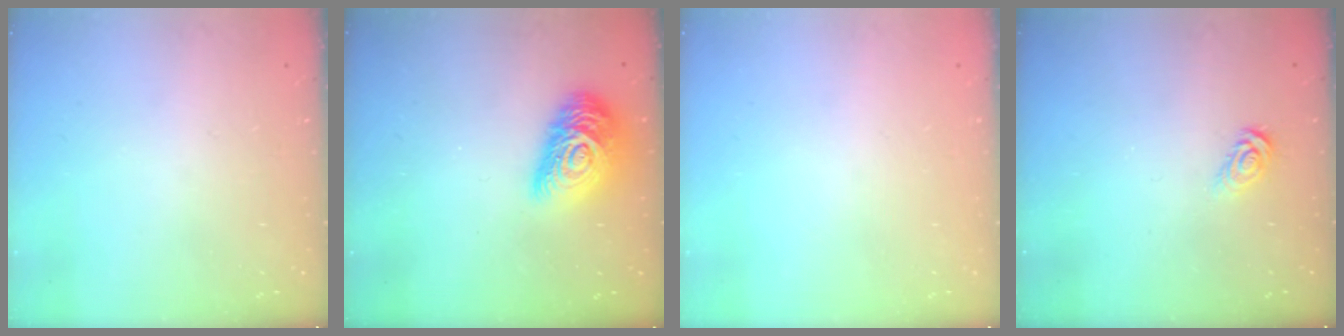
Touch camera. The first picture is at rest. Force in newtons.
{"total": 15.1, "press": 15.0, "slide": 1.0}
{"total": 0.0}
{"total": 3.6, "press": 3.6, "slide": 0.1}